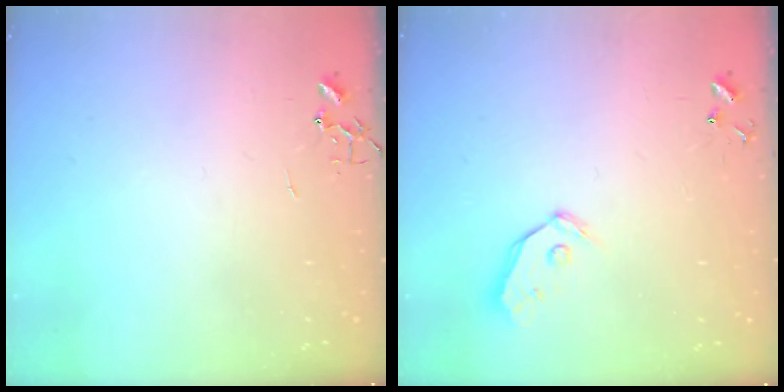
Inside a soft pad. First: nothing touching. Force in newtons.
{"total": 4.8, "press": 4.8, "slide": 0.5}